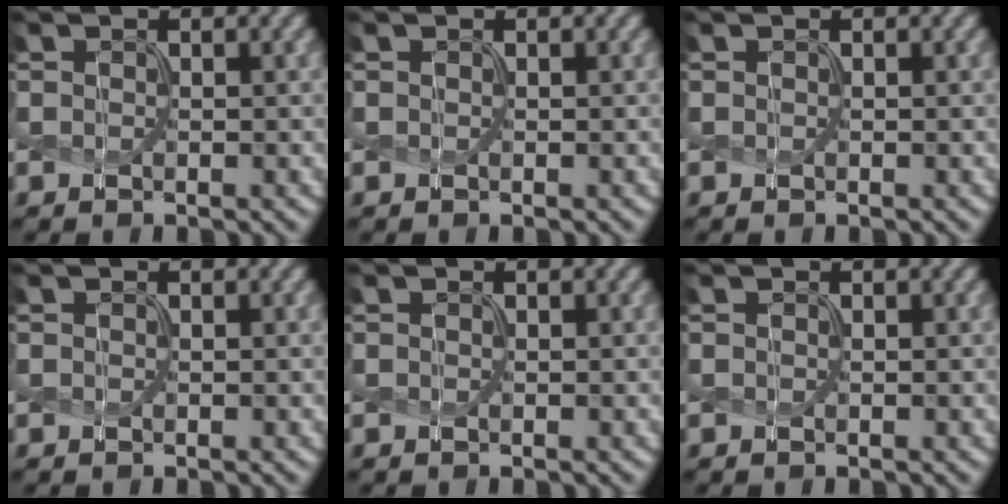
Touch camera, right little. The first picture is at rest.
{"total": 0.0}
{"total": 0.0}
{"total": 0.0}
{"total": 0.0}
{"total": 0.0}